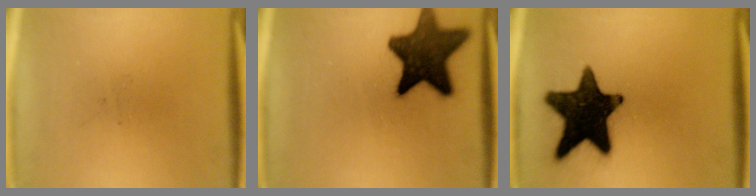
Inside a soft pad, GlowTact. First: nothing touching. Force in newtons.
{"total": 14.1}
{"total": 17.7}